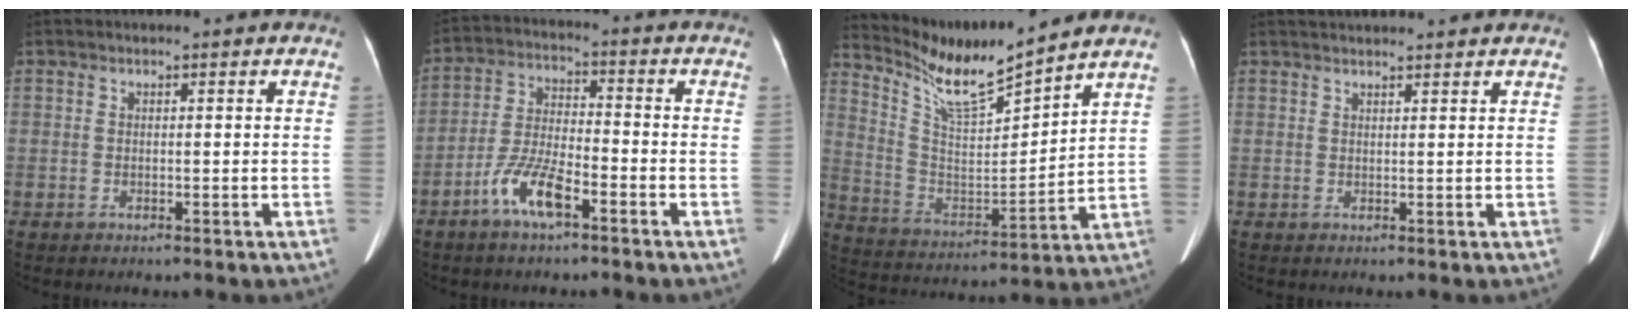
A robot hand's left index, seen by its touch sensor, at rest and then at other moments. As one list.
[{"total": 7.8, "force": [-4.6, 1.7, 6.0], "torque": [-0.129, 0.001, -0.090]}, {"total": 11.3, "force": [10.7, -0.2, 3.8], "torque": [-0.089, -0.008, 0.212]}, {"total": 5.8, "force": [5.5, 0.3, 1.9], "torque": [-0.026, 0.035, 0.070]}]